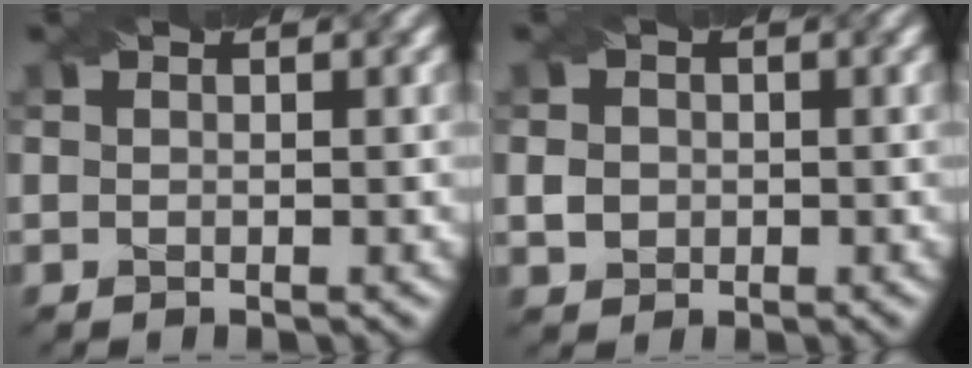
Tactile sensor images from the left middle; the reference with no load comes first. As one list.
[{"total": 1.7, "force": [-0.4, 1.5, 0.6], "torque": [-0.012, -0.001, -0.006]}]